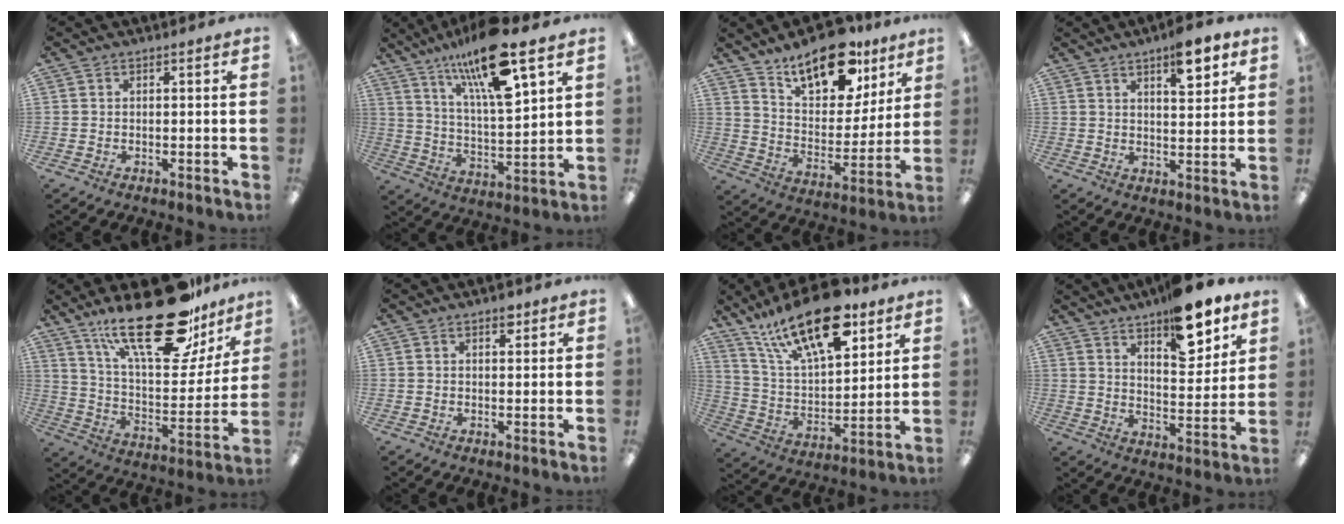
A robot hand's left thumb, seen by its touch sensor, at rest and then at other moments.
{"total": 17.9, "force": [12.5, 4.0, 12.2], "torque": [-0.209, -0.069, 0.201]}
{"total": 18.6, "force": [13.4, 8.7, 9.5], "torque": [-0.144, -0.082, 0.233]}
{"total": 8.9, "force": [5.9, 3.2, 5.8], "torque": [-0.056, -0.039, 0.091]}
{"total": 30.2, "force": [20.1, 11.4, 19.4], "torque": [-0.298, -0.115, 0.335]}
{"total": 2.6, "force": [1.7, 1.4, 1.4], "torque": [-0.005, -0.007, 0.025]}
{"total": 22.7, "force": [14.5, 9.5, 14.6], "torque": [-0.253, -0.074, 0.247]}
{"total": 15.8, "force": [11.8, 6.0, 8.6], "torque": [-0.106, -0.077, 0.198]}